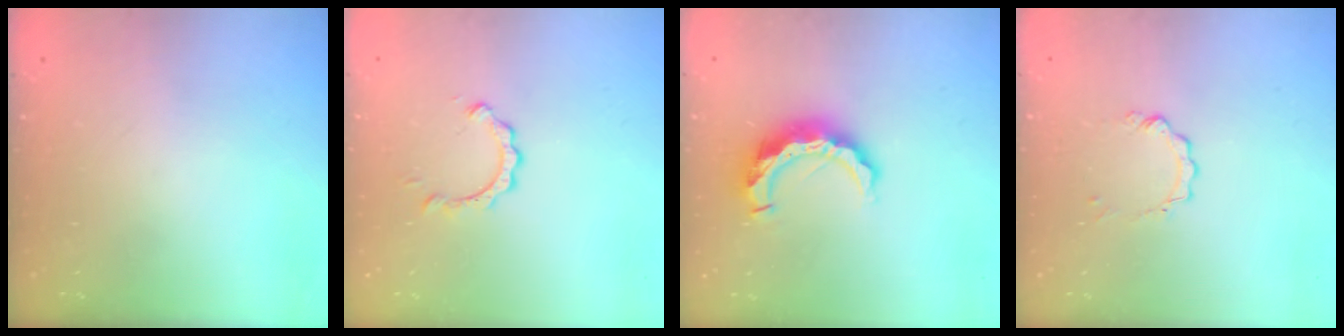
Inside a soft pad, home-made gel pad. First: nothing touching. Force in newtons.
{"total": 2.8, "press": 2.7, "slide": 0.3}
{"total": 9.7, "press": 9.7, "slide": 0.6}
{"total": 2.9, "press": 2.9, "slide": 0.2}